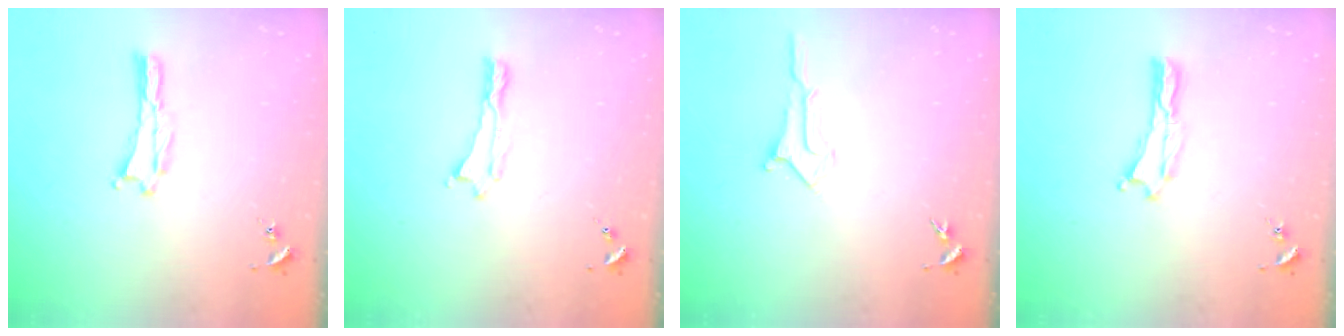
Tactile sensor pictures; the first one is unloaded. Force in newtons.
{"total": 0.0}
{"total": 1.0, "press": 1.0, "slide": 0.0}
{"total": 0.0}